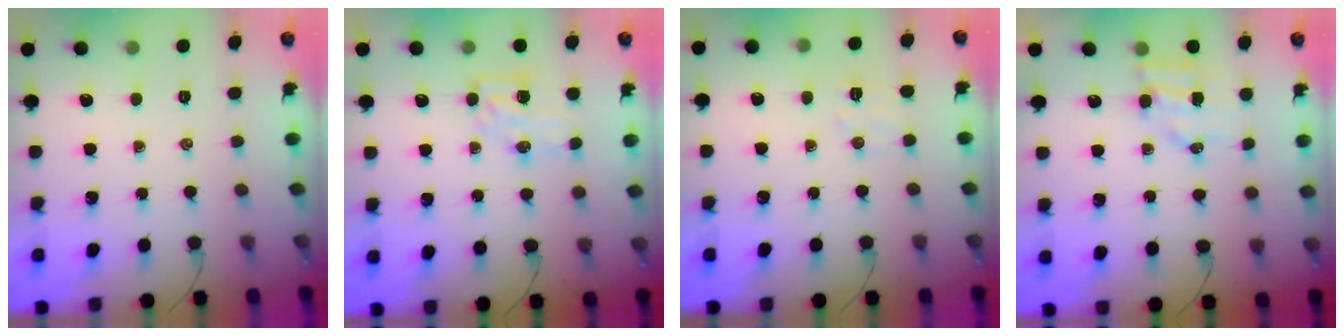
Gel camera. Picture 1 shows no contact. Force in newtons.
{"total": 5.1, "press": 5.0, "slide": 0.5}
{"total": 5.5, "press": 5.3, "slide": 1.3}
{"total": 4.9, "press": 4.8, "slide": 0.8}